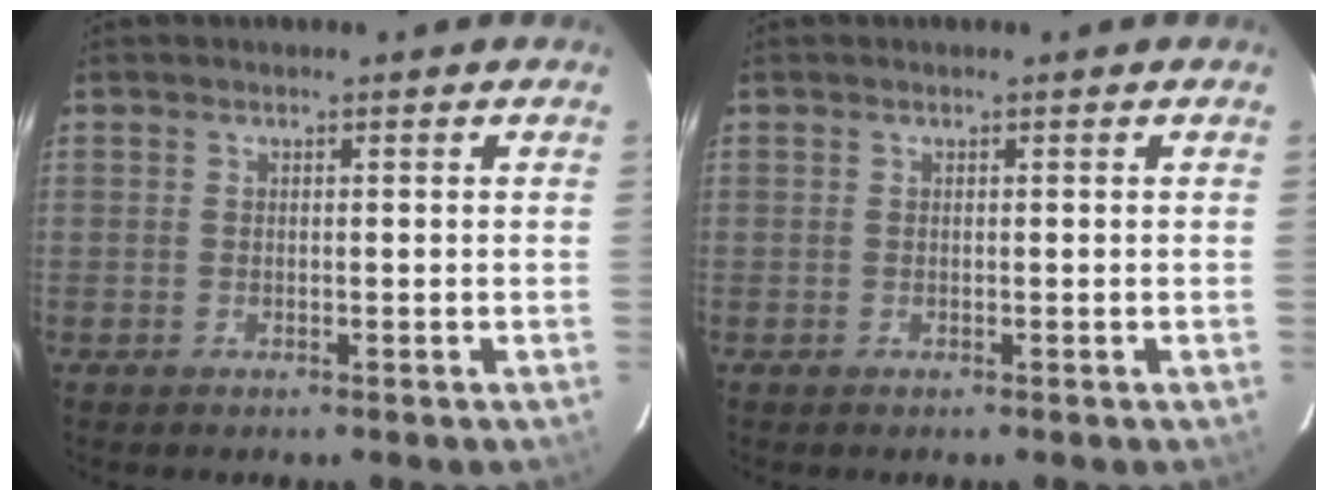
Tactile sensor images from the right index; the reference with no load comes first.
{"total": 0.0}